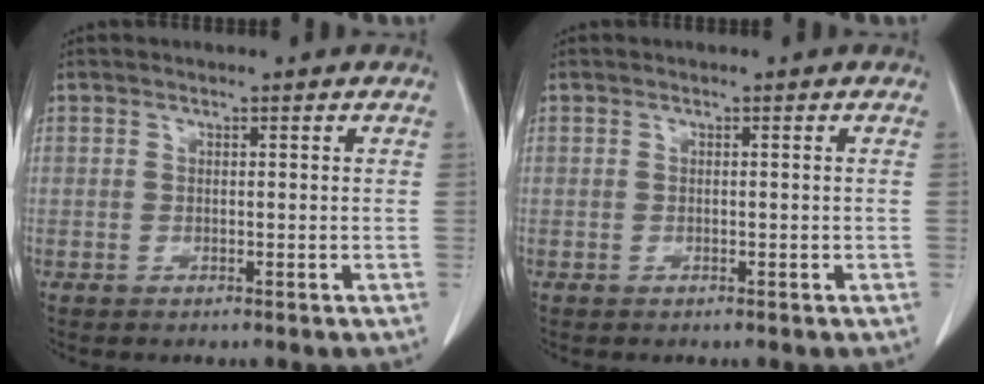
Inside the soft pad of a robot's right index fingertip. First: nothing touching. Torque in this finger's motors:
{"motor_torque": [-0.01, 0.01, 0.00, 0.00]}